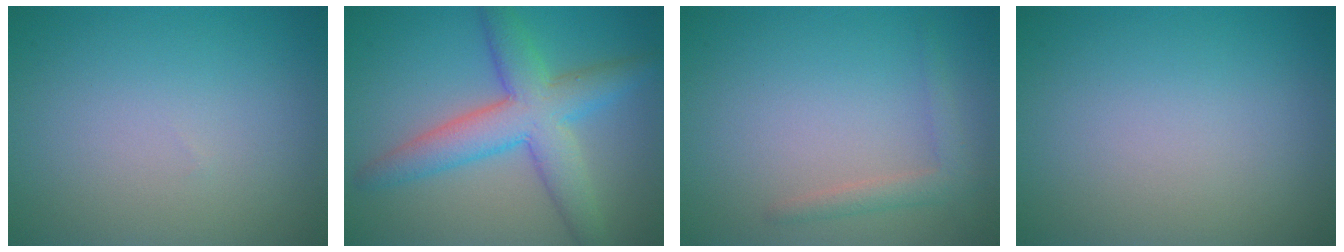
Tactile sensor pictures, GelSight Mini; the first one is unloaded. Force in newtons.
{"total": 6.7, "press": 6.7, "slide": 0.2}
{"total": 1.8, "press": 1.8, "slide": 0.2}
{"total": 0.0}